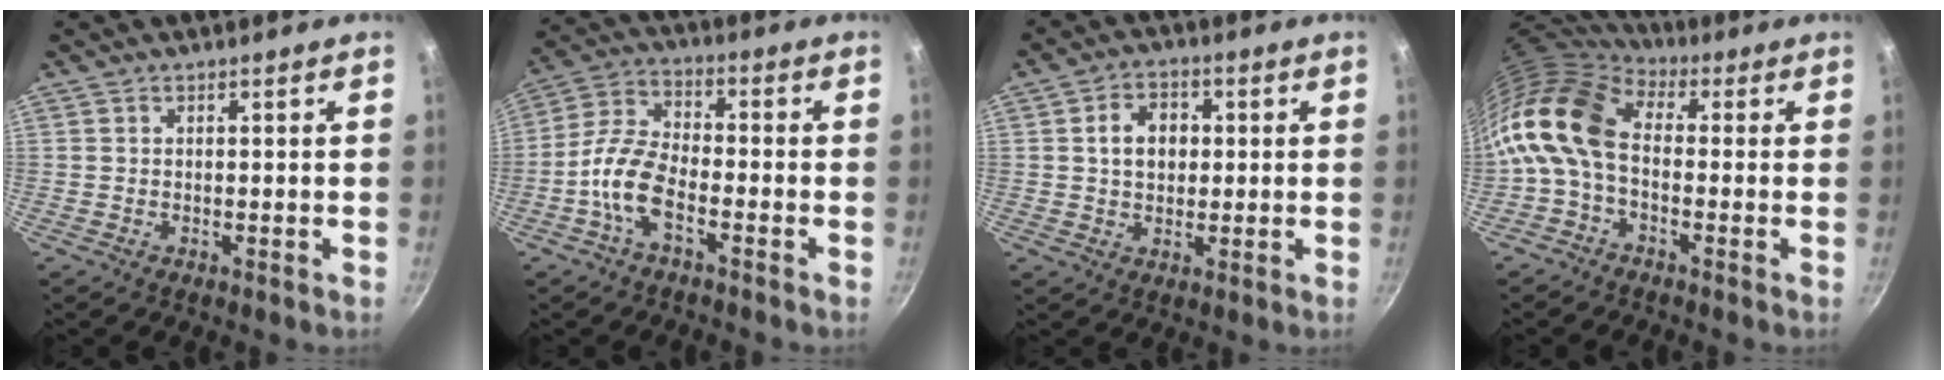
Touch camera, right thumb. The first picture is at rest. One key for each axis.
{"total": 9.7, "fx": -4.1, "fy": 4.5, "fz": 7.6, "tx": -0.152, "ty": 0.036, "tz": -0.094}
{"total": 6.9, "fx": 0.9, "fy": 5.3, "fz": 4.4, "tx": -0.049, "ty": 0.010, "tz": 0.011}
{"total": 12.7, "fx": -1.2, "fy": 8.1, "fz": 9.8, "tx": -0.183, "ty": 0.027, "tz": -0.043}